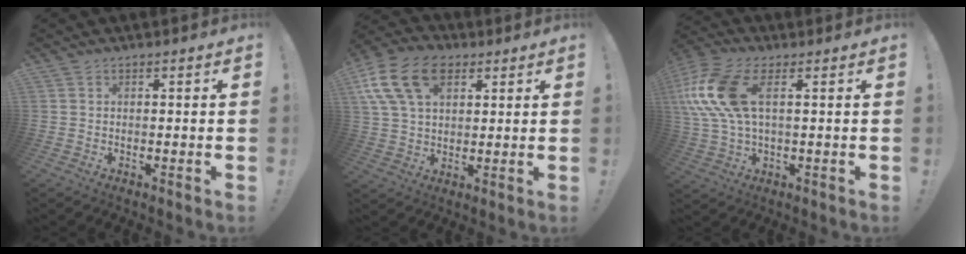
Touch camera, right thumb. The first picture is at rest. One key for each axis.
{"total": 16.3, "fx": 6.7, "fy": 10.7, "fz": 10.3, "tx": -0.200, "ty": -0.011, "tz": 0.128}
{"total": 16.6, "fx": 3.8, "fy": 8.4, "fz": 13.7, "tx": -0.282, "ty": 0.004, "tz": 0.070}